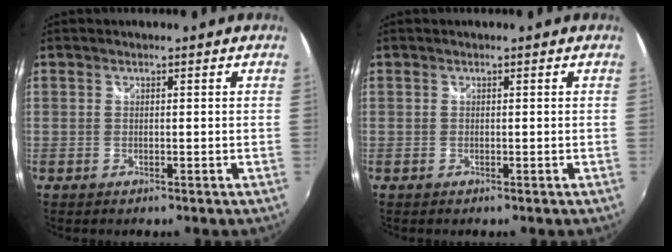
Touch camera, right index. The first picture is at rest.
{"total": 0.0}